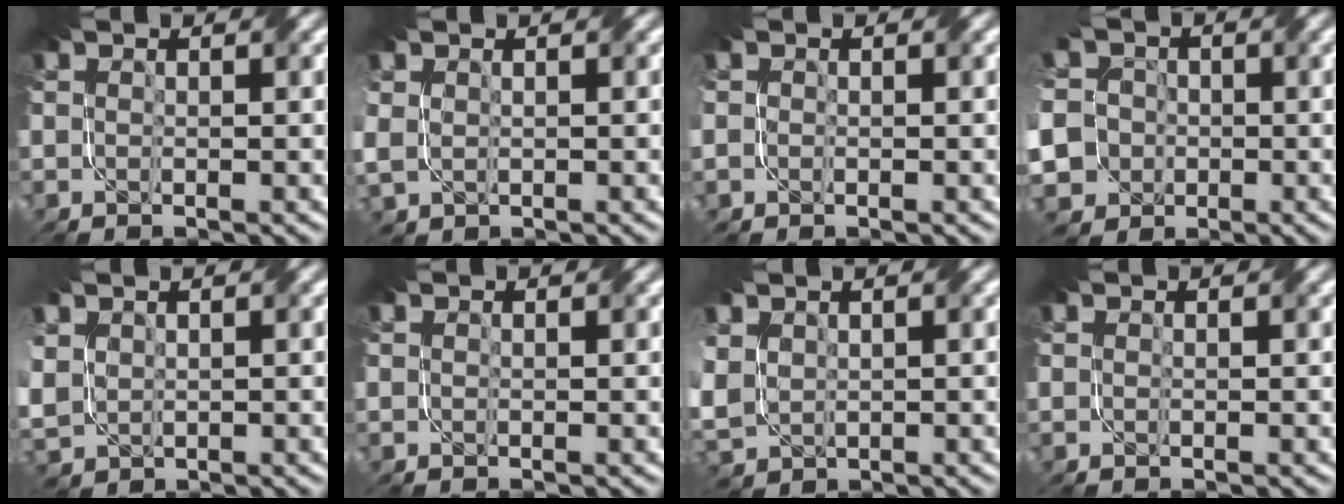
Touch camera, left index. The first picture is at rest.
{"total": 1.4, "force": [0.4, 1.1, 0.8], "torque": [-0.028, 0.000, 0.010]}
{"total": 0.7, "force": [-0.1, 0.7, 0.0], "torque": [-0.003, -0.005, -0.005]}
{"total": 12.1, "force": [-1.9, 11.0, 4.9], "torque": [-0.141, -0.004, -0.059]}
{"total": 2.8, "force": [0.9, 2.2, 1.5], "torque": [-0.057, 0.001, 0.021]}
{"total": 0.0}
{"total": 3.8, "force": [0.8, 2.9, 2.3], "torque": [-0.079, 0.001, 0.017]}
{"total": 0.0}